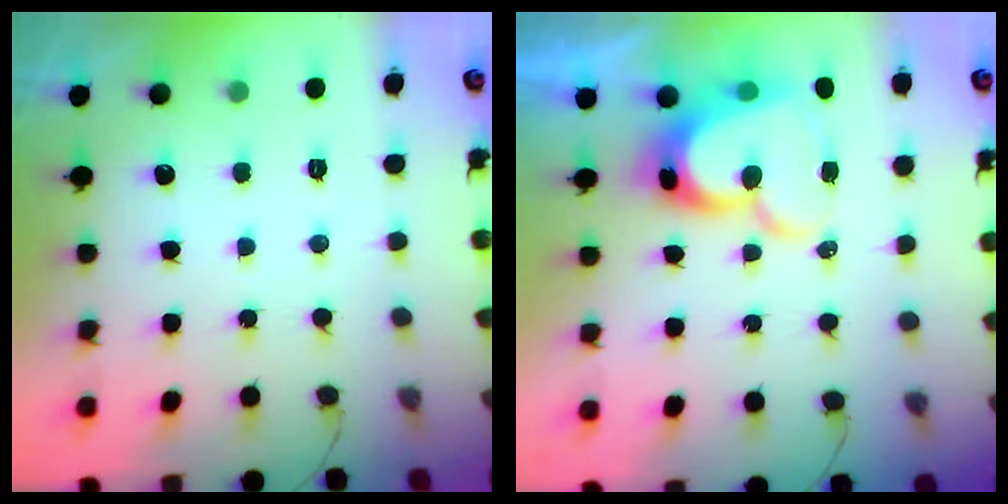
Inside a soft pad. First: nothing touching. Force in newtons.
{"total": 15.2, "press": 15.1, "slide": 1.6}